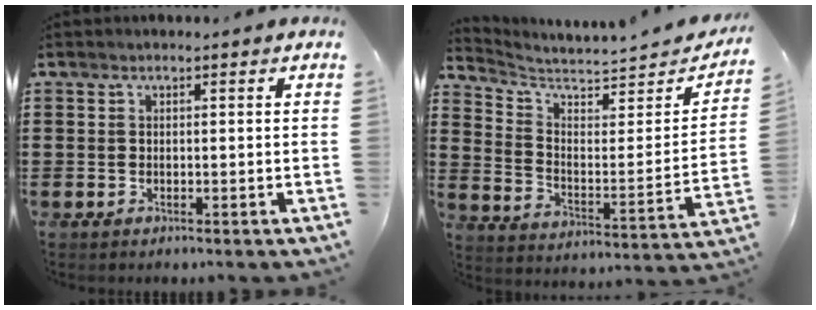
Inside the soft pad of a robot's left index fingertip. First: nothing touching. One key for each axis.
{"total": 4.6, "fx": 4.2, "fy": 0.8, "fz": 1.7, "tx": -0.057, "ty": -0.038, "tz": 0.068}